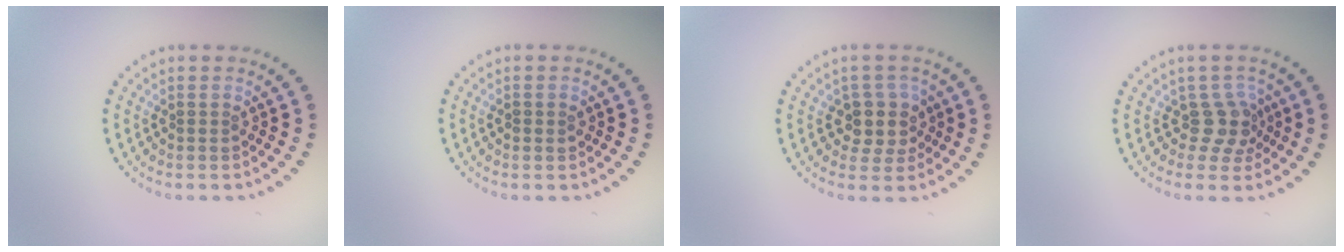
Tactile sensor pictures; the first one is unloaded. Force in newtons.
{"total": 0.8, "press": 0.8, "slide": 0.1}
{"total": 2.9, "press": 2.6, "slide": 1.3}
{"total": 2.5, "press": 1.9, "slide": 1.6}